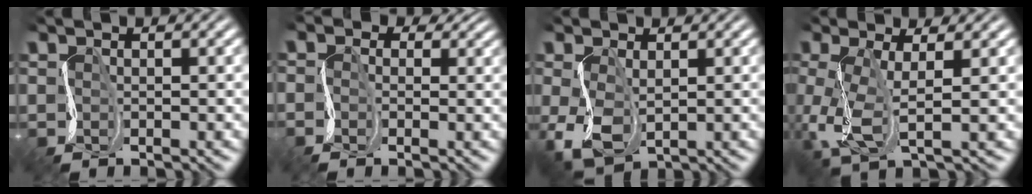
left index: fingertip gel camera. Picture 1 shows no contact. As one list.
[{"total": 1.9, "force": [-0.4, 1.8, 0.4], "torque": [-0.005, 0.009, -0.023]}, {"total": 2.8, "force": [-1.0, 1.8, 1.9], "torque": [-0.071, -0.008, -0.006]}, {"total": 4.1, "force": [-1.3, 1.2, 3.7], "torque": [-0.109, -0.005, -0.020]}]